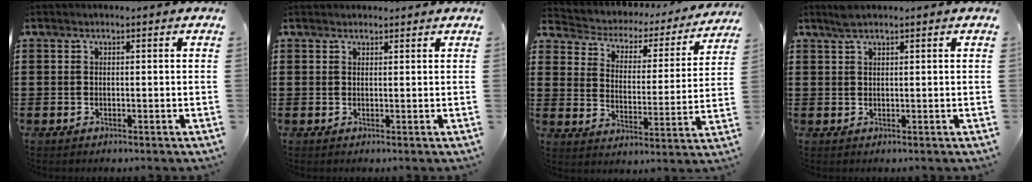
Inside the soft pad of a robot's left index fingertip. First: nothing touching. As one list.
[{"total": 1.0, "force": [0.9, 0.4, -0.1], "torque": [-0.001, 0.002, 0.018]}, {"total": 2.4, "force": [2.0, 1.3, 0.2], "torque": [-0.025, -0.023, 0.022]}, {"total": 1.9, "force": [1.5, 0.2, 1.1], "torque": [-0.025, 0.002, 0.027]}]